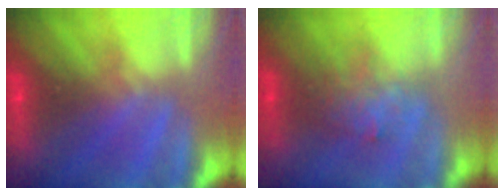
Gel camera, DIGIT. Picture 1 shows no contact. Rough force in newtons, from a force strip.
{"total": 2.6}